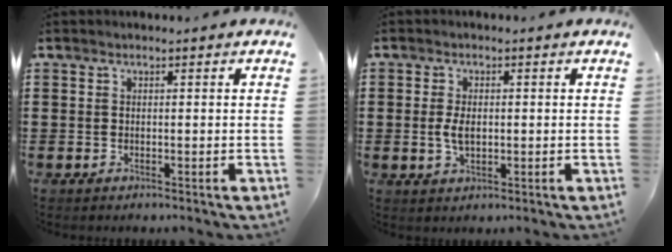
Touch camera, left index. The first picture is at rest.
{"total": 3.5, "force": [0.0, 1.9, 2.9], "torque": [-0.073, 0.001, -0.005]}